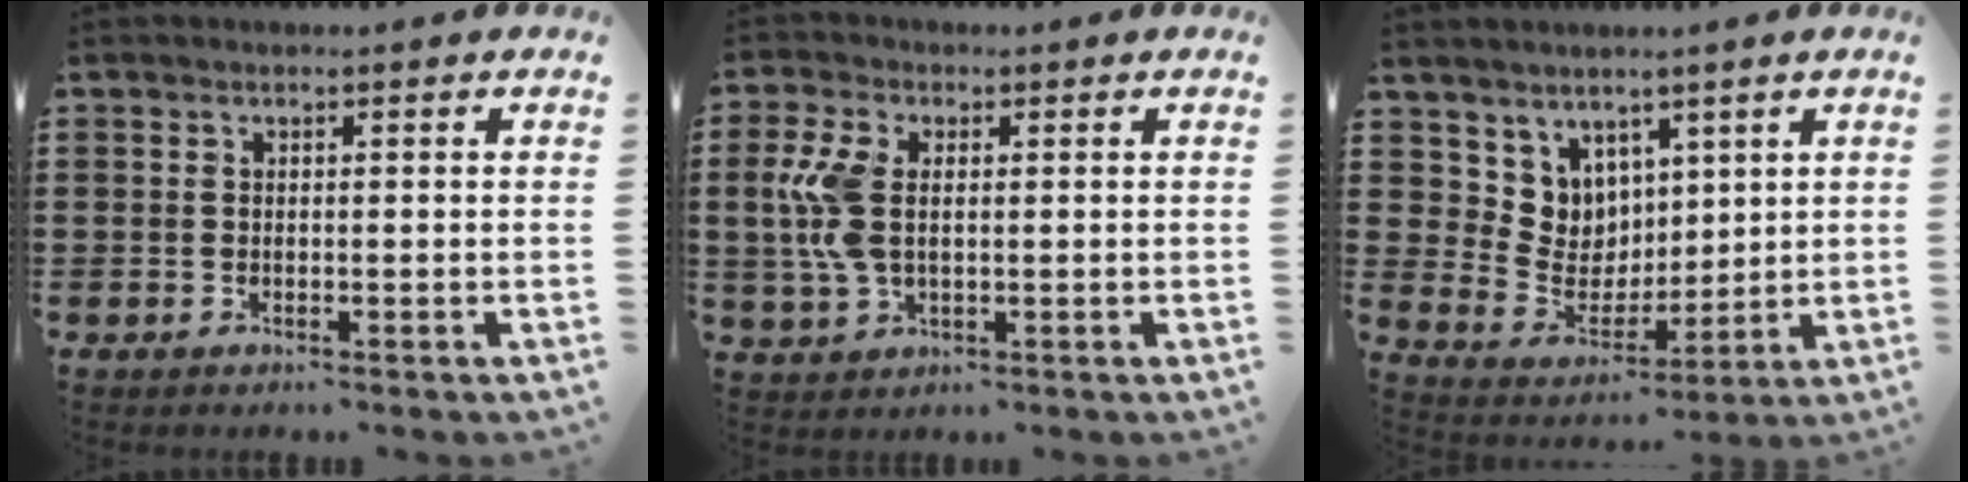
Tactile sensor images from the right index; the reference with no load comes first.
{"total": 7.4, "force": [0.6, 4.1, 6.1], "torque": [-0.164, -0.002, 0.001]}
{"total": 6.6, "force": [4.0, 5.3, -0.3], "torque": [-0.037, -0.026, 0.081]}